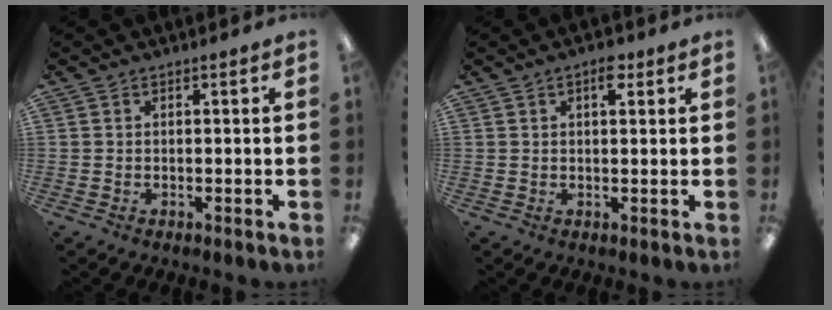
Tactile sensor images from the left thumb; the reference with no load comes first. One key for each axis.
{"total": 4.0, "fx": 2.2, "fy": 1.8, "fz": 2.8, "tx": -0.029, "ty": -0.008, "tz": 0.030}